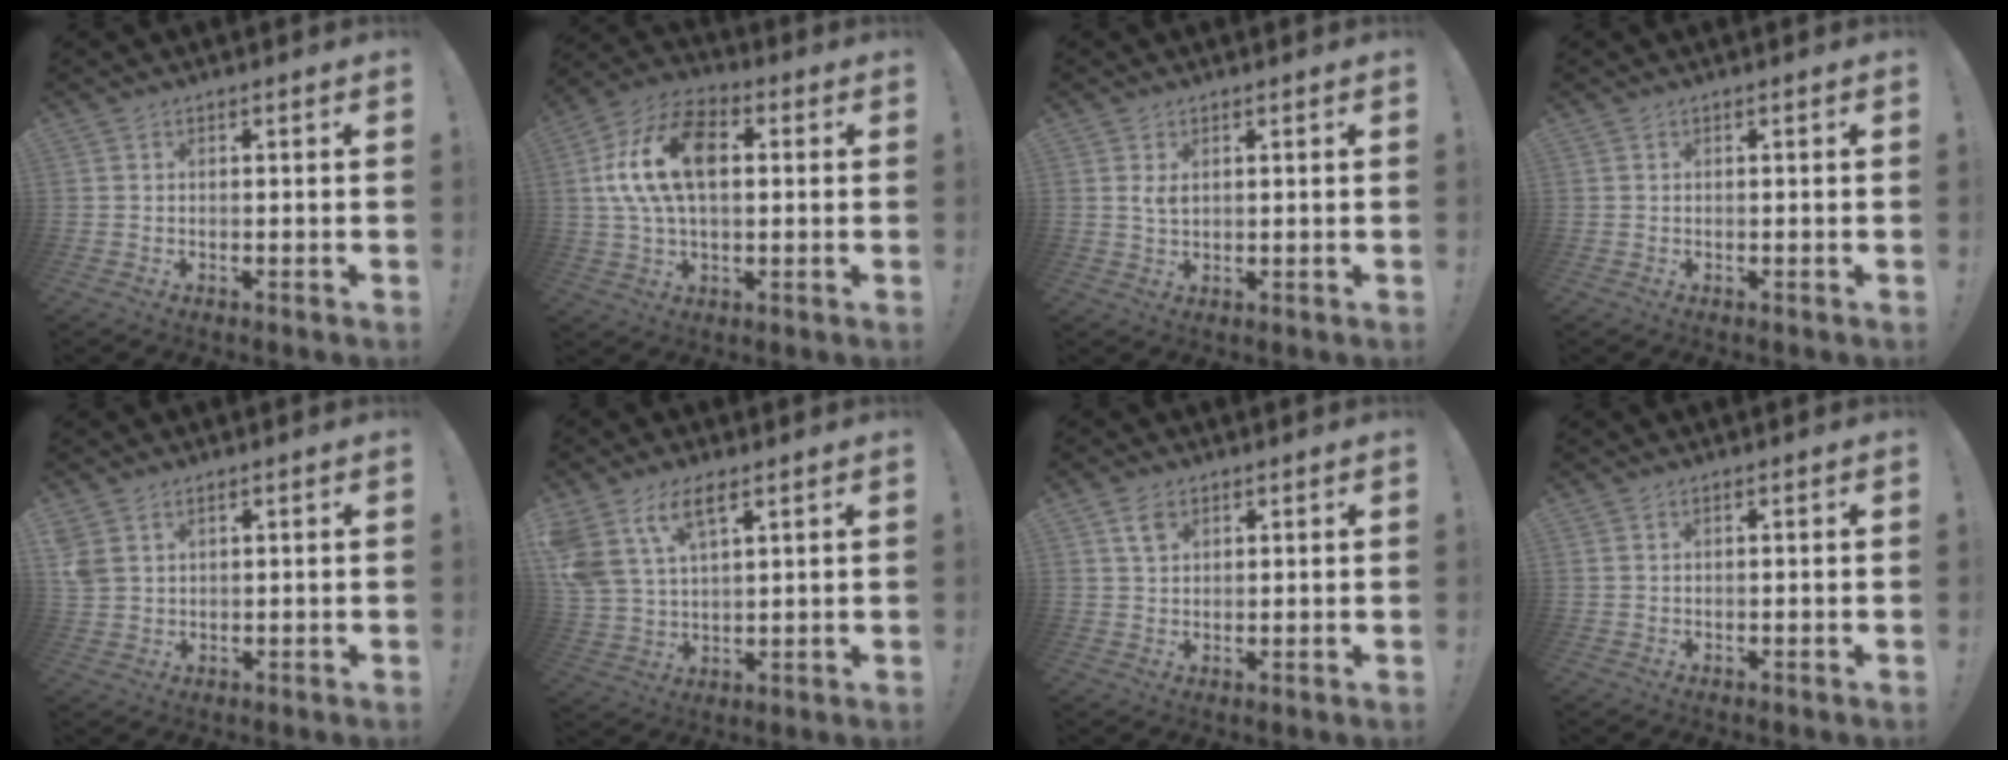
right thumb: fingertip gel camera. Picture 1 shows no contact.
{"total": 17.4, "force": [3.1, 10.6, 13.5], "torque": [-0.251, 0.008, 0.051]}
{"total": 2.7, "force": [0.9, 1.5, 2.0], "torque": [-0.033, -0.001, 0.014]}
{"total": 0.0}
{"total": 4.1, "force": [1.9, 3.0, 2.0], "torque": [-0.040, -0.006, 0.039]}
{"total": 10.7, "force": [6.4, 5.4, 6.7], "torque": [-0.142, -0.025, 0.121]}
{"total": 4.4, "force": [2.6, 2.9, 2.2], "torque": [-0.031, -0.002, 0.048]}
{"total": 0.6, "force": [0.4, 0.3, 0.4], "torque": [-0.011, 0.002, 0.007]}